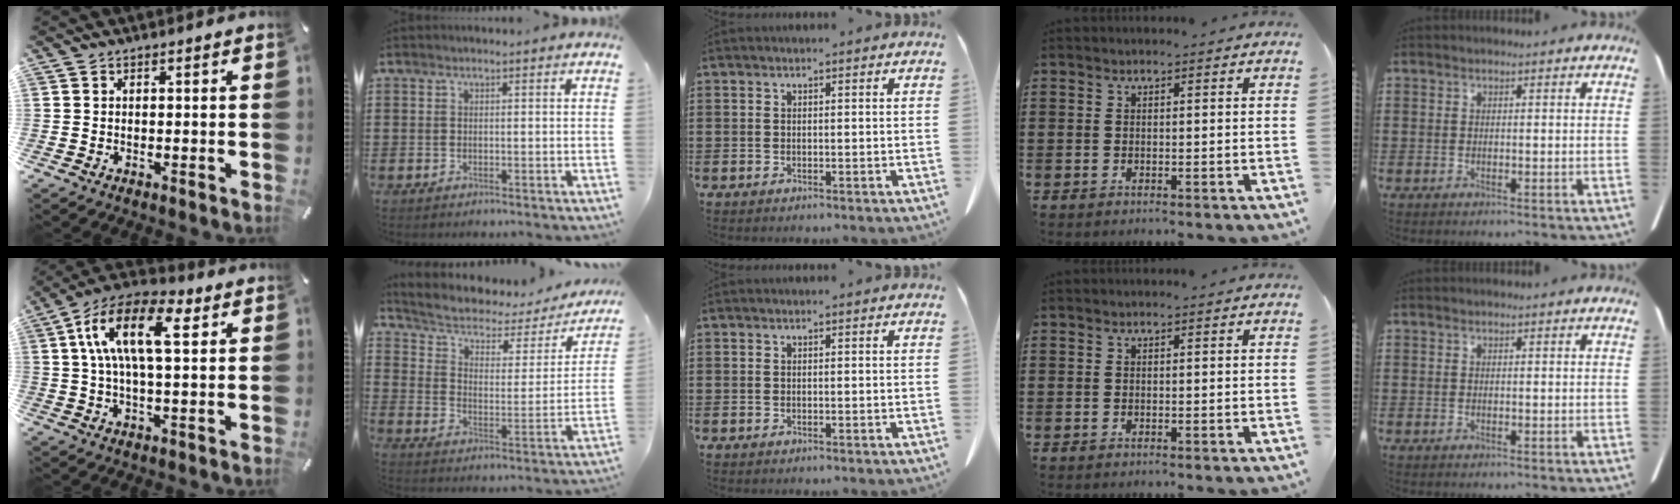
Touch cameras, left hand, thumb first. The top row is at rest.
{"thumb": {"total": 14.2, "force": [4.4, 6.2, 12.0], "torque": [-0.235, 0.002, 0.074]}, "index": {"total": 4.0, "force": [2.5, 2.2, 2.3], "torque": [-0.060, -0.017, 0.034]}}